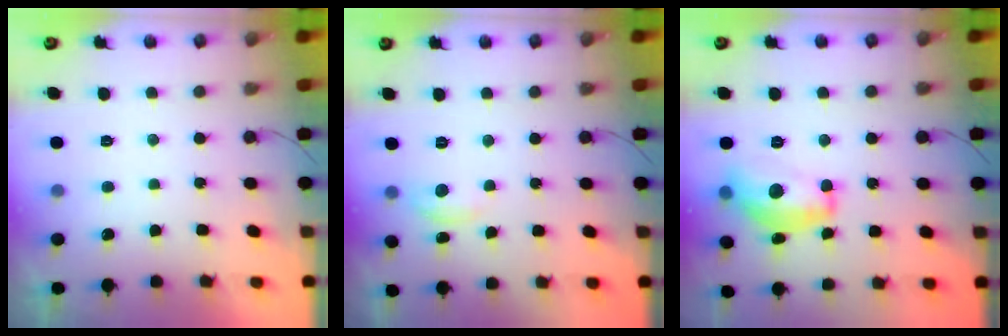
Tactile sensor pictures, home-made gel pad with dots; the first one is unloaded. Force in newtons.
{"total": 3.3, "press": 3.3, "slide": 0.2}
{"total": 16.0, "press": 16.0, "slide": 0.7}